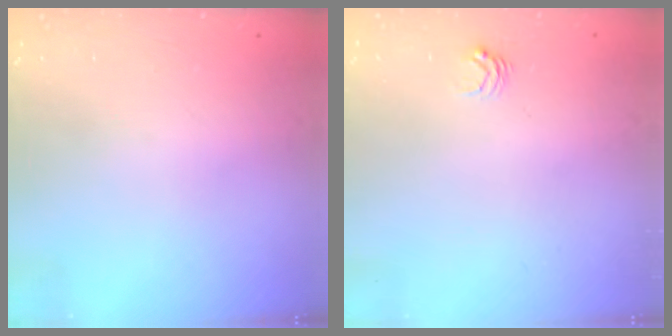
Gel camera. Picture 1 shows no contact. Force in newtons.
{"total": 2.9, "press": 2.8, "slide": 0.4}